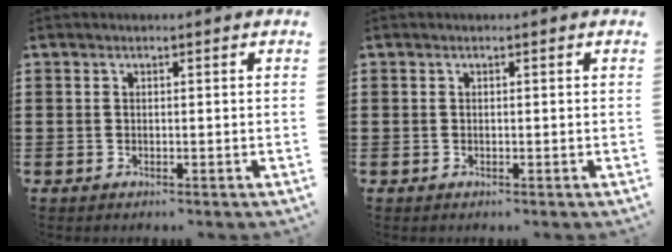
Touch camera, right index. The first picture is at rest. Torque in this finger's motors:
{"motor_torque": [1.17, 0.97, -0.01, -0.01]}